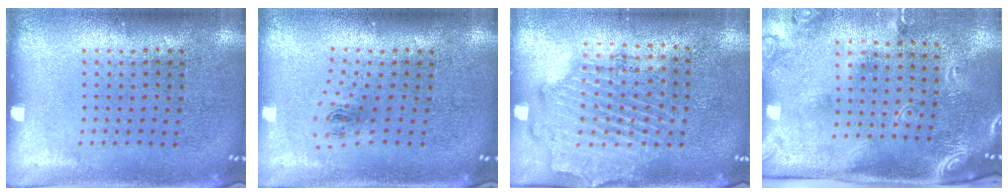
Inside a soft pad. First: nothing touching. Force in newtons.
{"total": 1.0, "press": 0.4, "slide": 0.9}
{"total": 1.8, "press": 1.7, "slide": 0.7}
{"total": 2.5, "press": 1.7, "slide": 1.9}